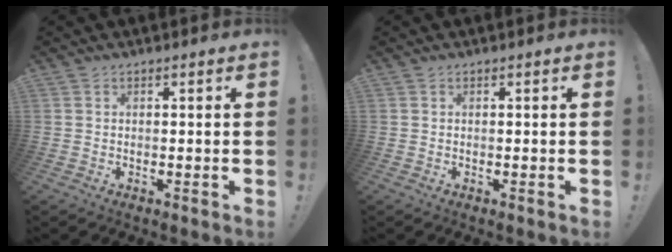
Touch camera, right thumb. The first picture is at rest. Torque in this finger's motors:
{"motor_torque": [-0.04, -0.04, 0.04, 0.04, 0.00]}